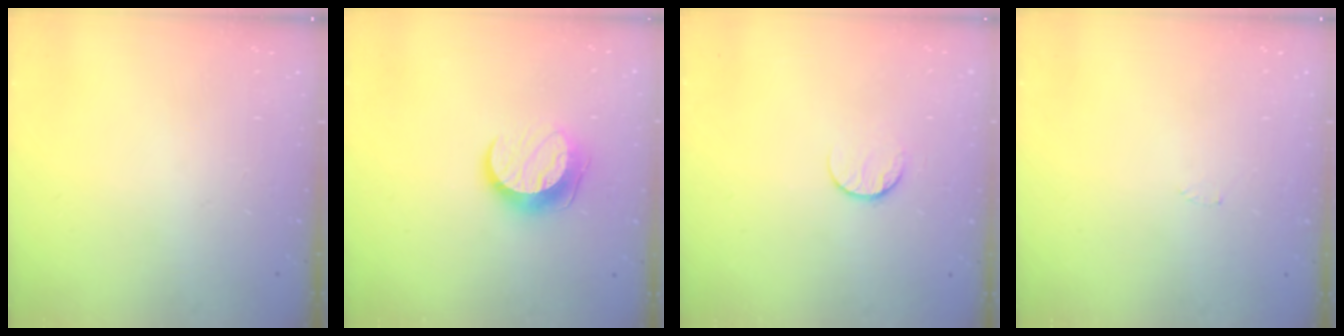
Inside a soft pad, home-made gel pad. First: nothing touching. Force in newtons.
{"total": 10.2, "press": 10.2, "slide": 0.6}
{"total": 8.5, "press": 8.5, "slide": 0.8}
{"total": 2.3, "press": 2.3, "slide": 0.2}